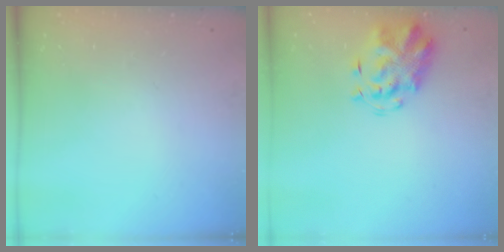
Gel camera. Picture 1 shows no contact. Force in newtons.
{"total": 4.0, "press": 3.8, "slide": 1.2}